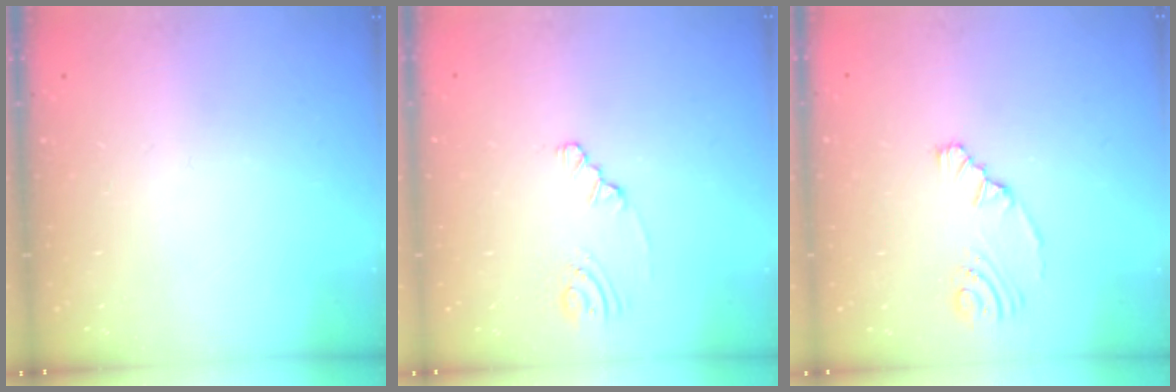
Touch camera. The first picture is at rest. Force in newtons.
{"total": 1.6, "press": 1.6, "slide": 0.3}
{"total": 4.9, "press": 1.9, "slide": 4.5}